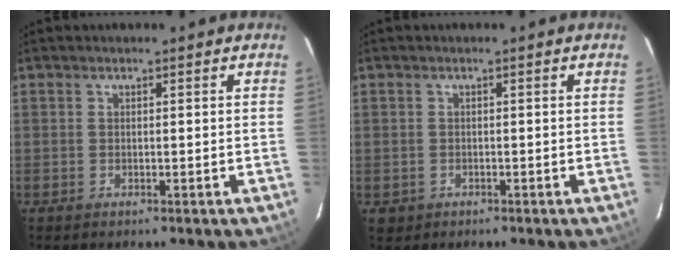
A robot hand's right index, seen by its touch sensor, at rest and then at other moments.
{"total": 2.0, "force": [-0.5, 1.9, 0.3], "torque": [-0.009, 0.000, -0.004]}